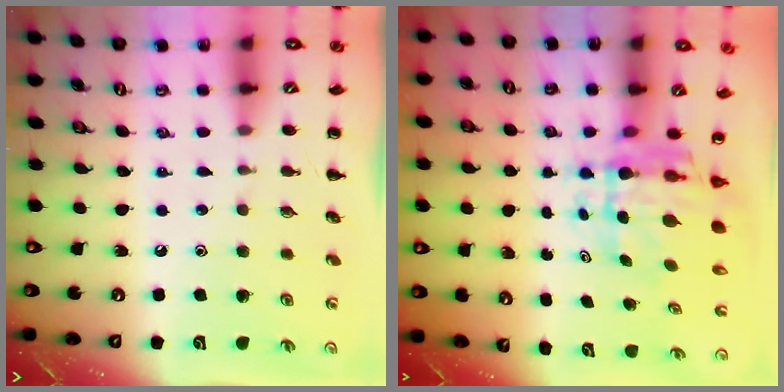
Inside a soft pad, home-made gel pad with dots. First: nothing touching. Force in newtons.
{"total": 7.2, "press": 6.7, "slide": 2.7}